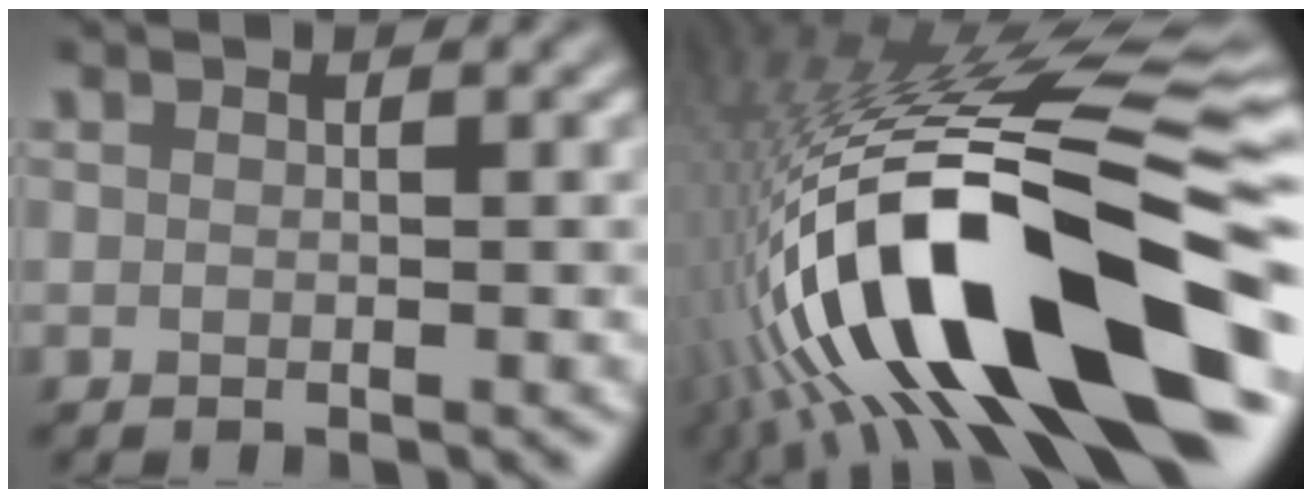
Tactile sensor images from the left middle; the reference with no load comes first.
{"total": 18.1, "force": [-5.7, 5.5, 16.3], "torque": [-0.284, 0.040, -0.101]}